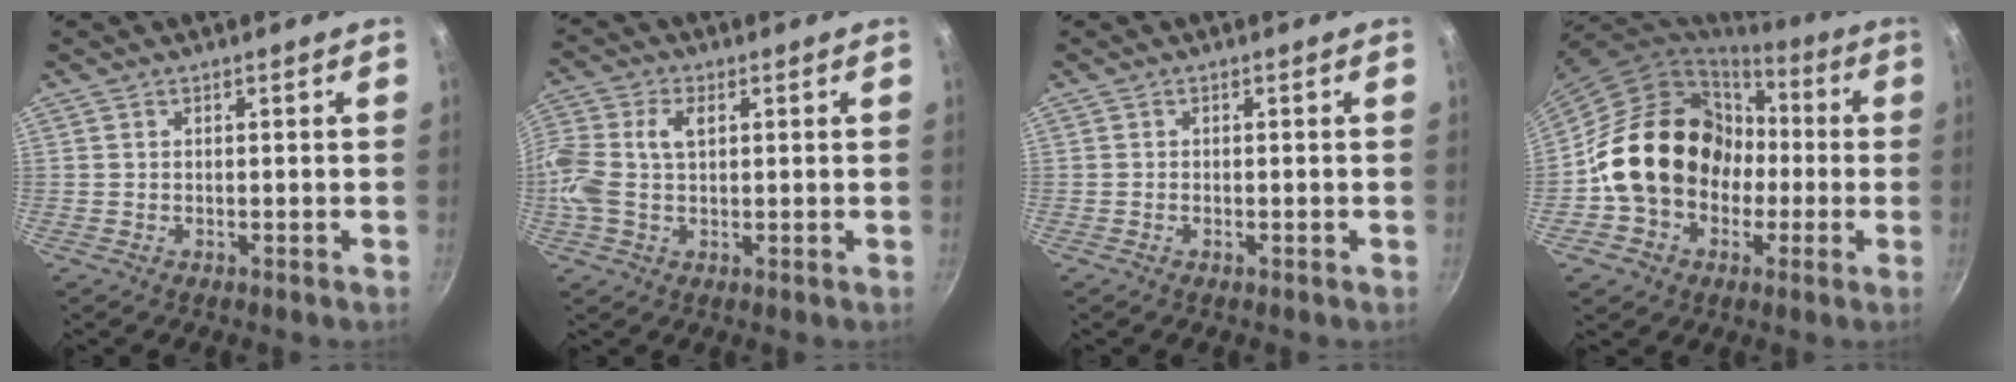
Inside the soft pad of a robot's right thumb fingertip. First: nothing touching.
{"total": 10.5, "force": [1.3, 6.7, 8.0], "torque": [-0.172, 0.020, 0.013]}
{"total": 0.7, "force": [-0.3, 0.3, 0.5], "torque": [-0.012, 0.004, -0.007]}
{"total": 20.5, "force": [-0.9, 16.8, 11.7], "torque": [-0.174, 0.055, -0.008]}